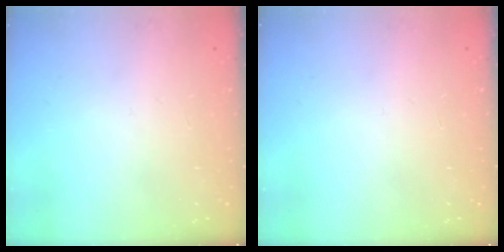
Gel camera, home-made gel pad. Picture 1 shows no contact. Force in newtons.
{"total": 0.0}